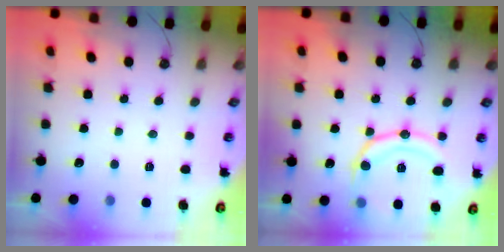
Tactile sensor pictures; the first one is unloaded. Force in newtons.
{"total": 15.6, "press": 15.5, "slide": 1.7}